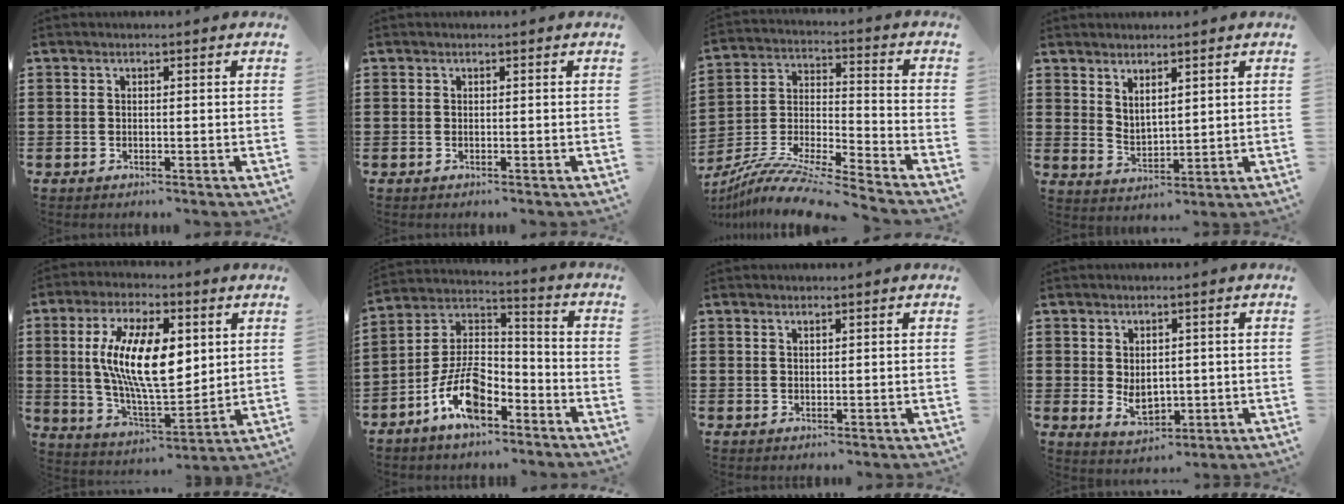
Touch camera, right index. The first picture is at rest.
{"total": 0.0}
{"total": 10.0, "force": [-9.1, 0.0, 4.0], "torque": [-0.082, 0.000, -0.186]}
{"total": 3.0, "force": [2.8, 0.8, 0.4], "torque": [-0.015, -0.003, 0.054]}
{"total": 14.6, "force": [3.4, 6.1, 12.8], "torque": [-0.247, 0.010, 0.061]}
{"total": 10.8, "force": [-6.6, 5.1, 7.0], "torque": [-0.158, 0.007, -0.127]}
{"total": 0.6, "force": [0.6, 0.1, 0.2], "torque": [-0.005, -0.001, 0.012]}
{"total": 3.7, "force": [0.1, 2.7, 2.6], "torque": [-0.038, -0.001, -0.002]}